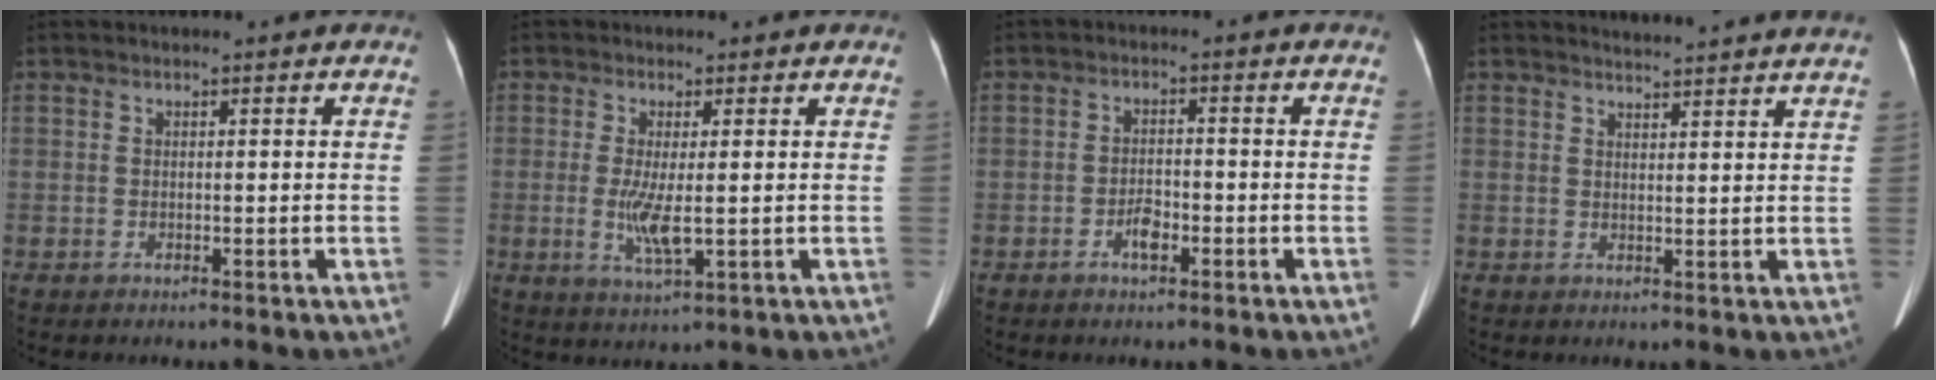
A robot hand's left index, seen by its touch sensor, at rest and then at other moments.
{"total": 5.0, "force": [-0.5, 1.0, 4.9], "torque": [-0.108, -0.013, -0.007]}
{"total": 3.0, "force": [-1.6, 1.2, 2.2], "torque": [-0.041, 0.004, -0.030]}
{"total": 8.0, "force": [7.8, -0.7, 1.8], "torque": [-0.023, 0.001, 0.079]}